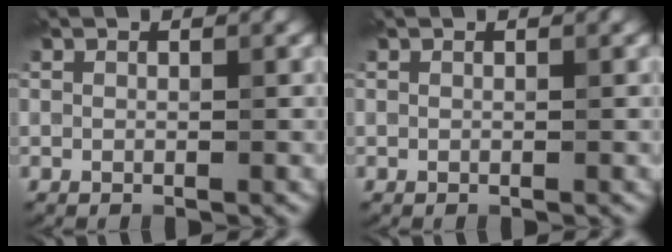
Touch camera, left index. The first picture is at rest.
{"total": 0.0}